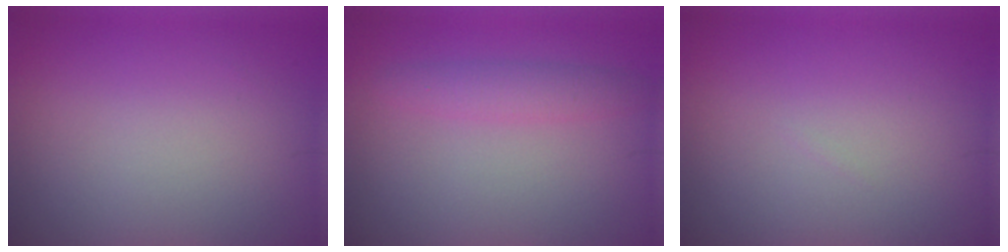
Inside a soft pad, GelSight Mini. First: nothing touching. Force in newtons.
{"total": 2.3, "press": 2.3, "slide": 0.2}
{"total": 0.0}